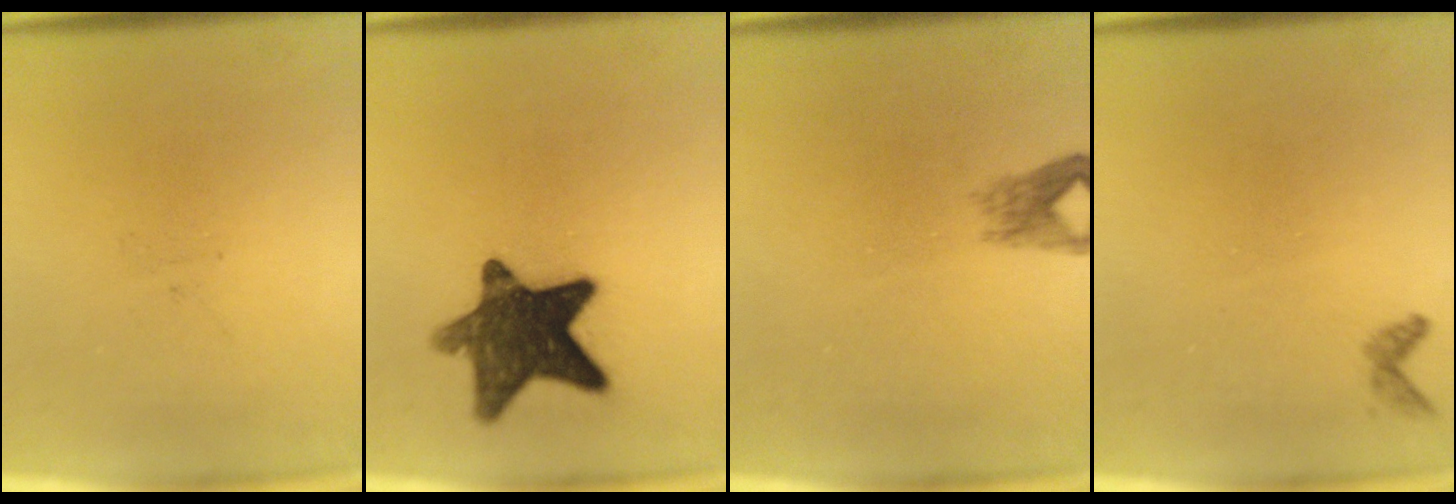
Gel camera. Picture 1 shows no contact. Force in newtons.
{"total": 13.0}
{"total": 1.9}
{"total": 0.7}